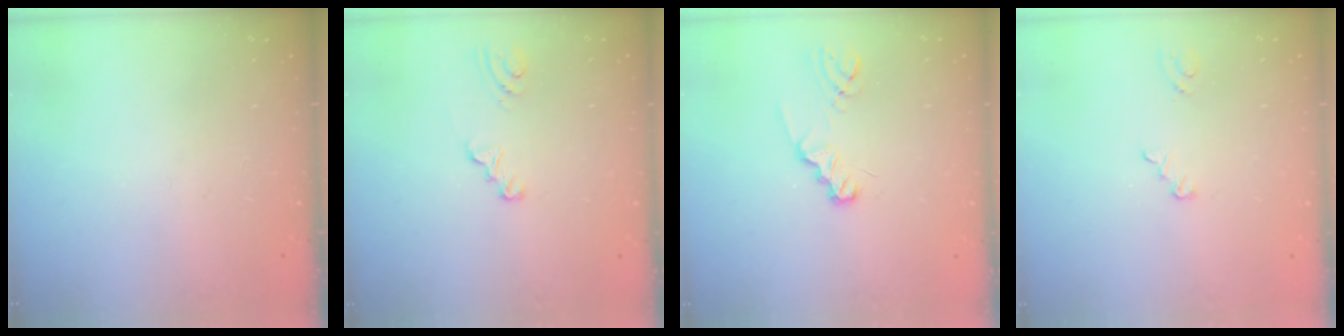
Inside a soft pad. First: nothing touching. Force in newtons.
{"total": 2.5, "press": 2.5, "slide": 0.2}
{"total": 2.4, "press": 2.4, "slide": 0.3}
{"total": 2.1, "press": 2.0, "slide": 0.2}